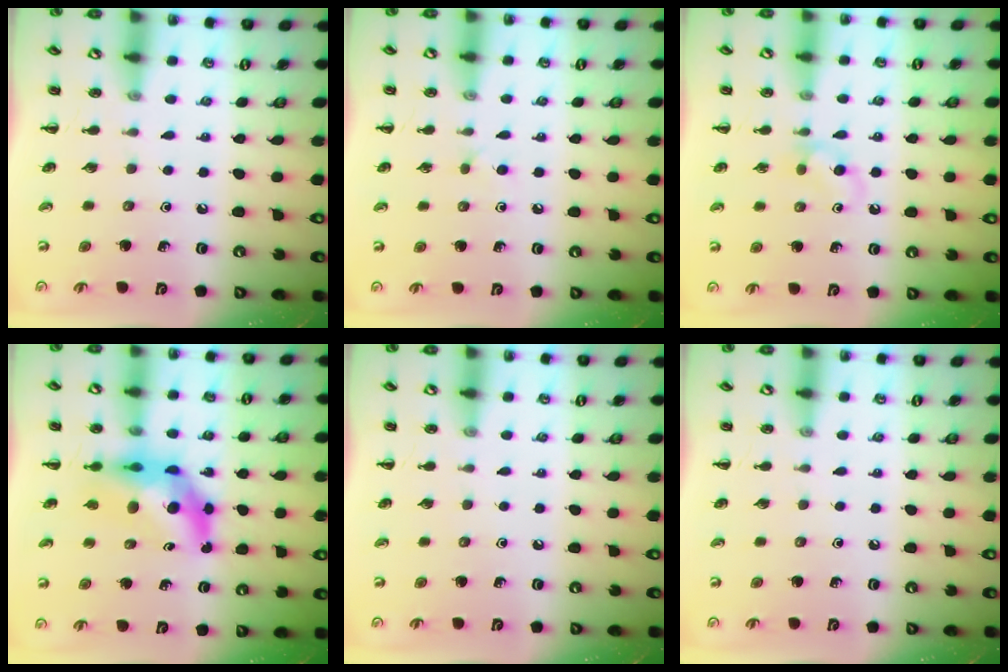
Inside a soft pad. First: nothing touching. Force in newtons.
{"total": 2.8, "press": 2.7, "slide": 1.0}
{"total": 4.6, "press": 4.4, "slide": 1.5}
{"total": 9.2, "press": 8.6, "slide": 3.1}
{"total": 0.0}
{"total": 0.0}